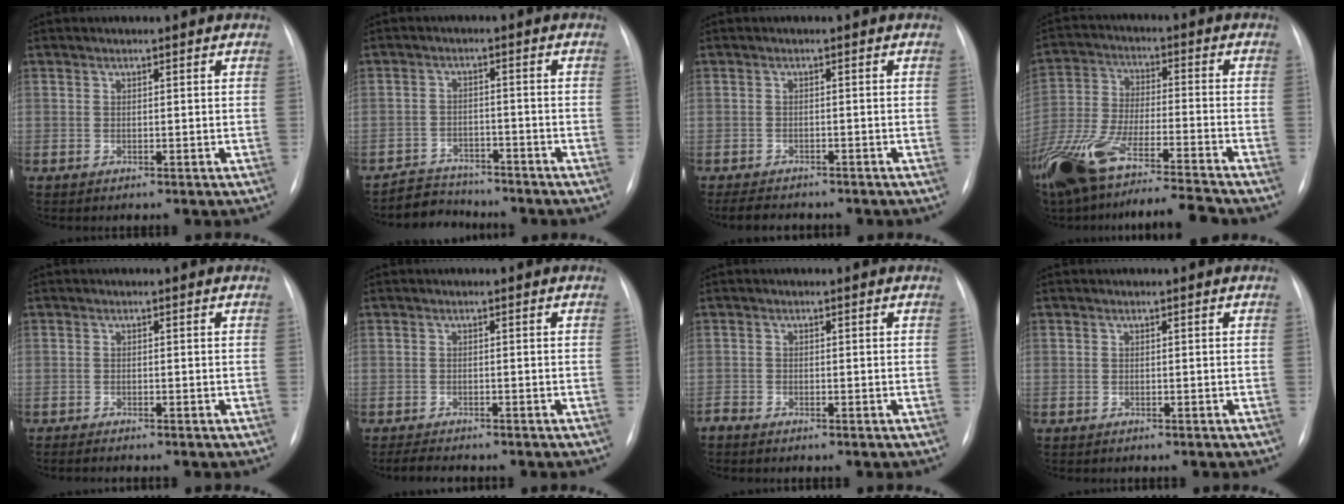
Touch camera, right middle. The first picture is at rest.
{"total": 5.2, "force": [-4.9, 1.6, -0.6], "torque": [0.011, 0.001, -0.081]}
{"total": 4.7, "force": [-4.2, 1.4, 1.6], "torque": [-0.027, -0.009, -0.060]}
{"total": 19.3, "force": [-15.6, 1.3, 11.3], "torque": [-0.238, -0.028, -0.281]}
{"total": 2.4, "force": [-2.2, 0.2, 1.1], "torque": [-0.020, -0.006, -0.030]}
{"total": 3.5, "force": [-3.2, 0.6, 1.3], "torque": [-0.023, -0.011, -0.049]}
{"total": 1.1, "force": [-1.1, 0.1, 0.1], "torque": [-0.005, -0.003, -0.021]}
{"total": 0.7, "force": [-0.6, 0.5, 0.0], "torque": [-0.007, 0.004, -0.012]}